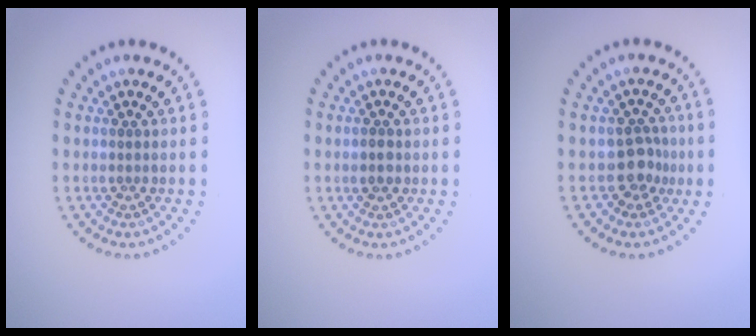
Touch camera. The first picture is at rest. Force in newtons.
{"total": 1.1, "press": 1.1, "slide": 0.1}
{"total": 2.2, "press": 1.8, "slide": 1.4}